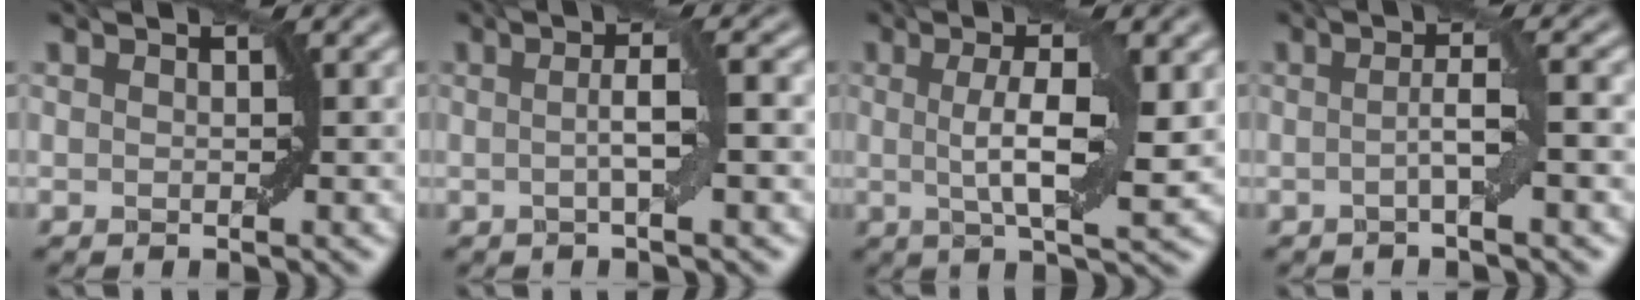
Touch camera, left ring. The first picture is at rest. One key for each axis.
{"total": 3.3, "fx": 0.0, "fy": 0.4, "fz": 3.3, "tx": -0.051, "ty": 0.004, "tz": -0.002}
{"total": 6.3, "fx": 0.6, "fy": 1.4, "fz": 6.1, "tx": -0.096, "ty": 0.002, "tz": 0.009}
{"total": 2.8, "fx": -0.4, "fy": 0.2, "fz": 2.8, "tx": -0.046, "ty": 0.003, "tz": -0.011}